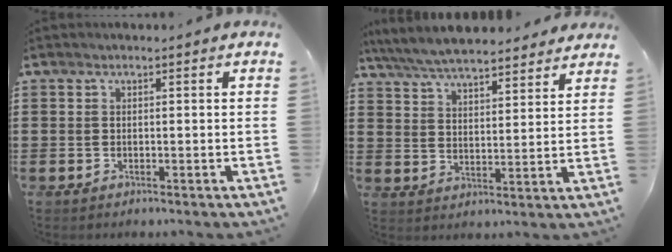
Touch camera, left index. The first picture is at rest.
{"total": 6.6, "force": [6.3, 0.8, 1.7], "torque": [-0.060, -0.025, 0.113]}